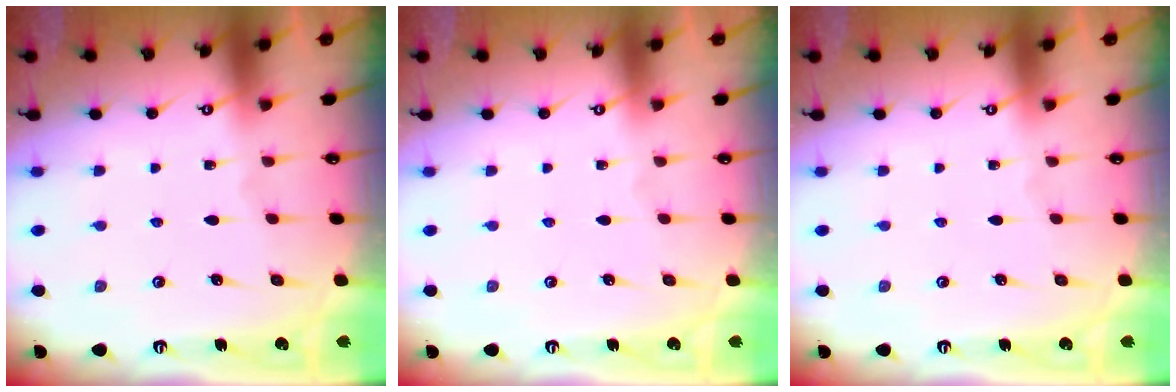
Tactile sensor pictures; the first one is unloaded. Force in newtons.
{"total": 0.0}
{"total": 0.0}